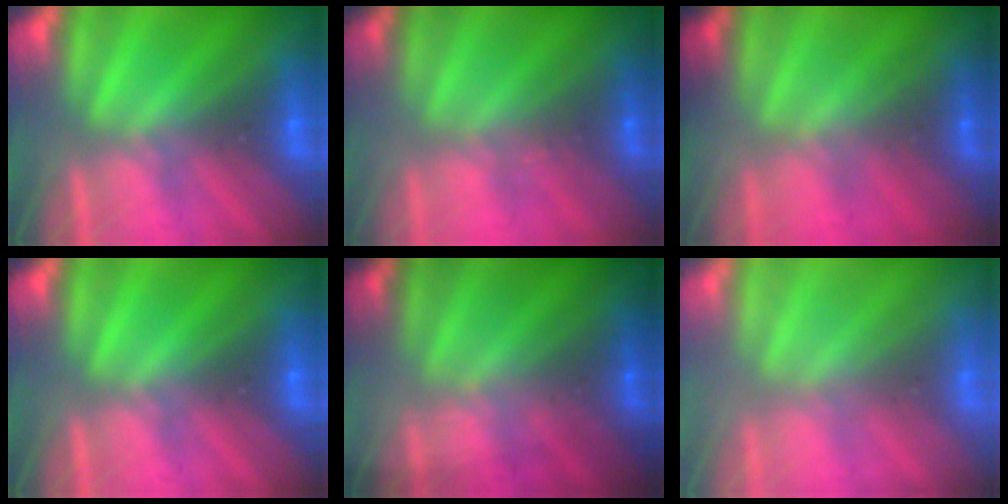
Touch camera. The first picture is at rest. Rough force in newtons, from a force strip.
{"total": 1.8}
{"total": 1.7}
{"total": 0.0}
{"total": 1.8}
{"total": 2.9}